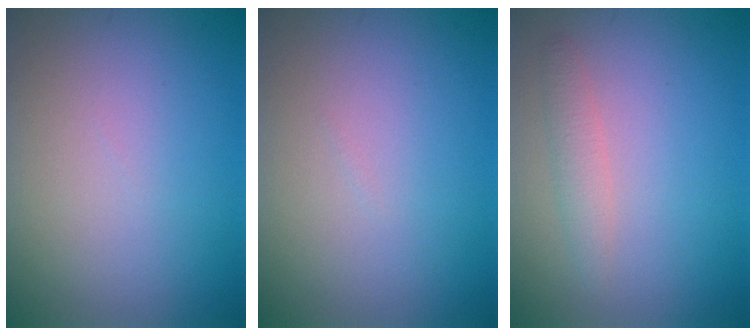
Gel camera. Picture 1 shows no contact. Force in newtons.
{"total": 0.0}
{"total": 1.6, "press": 1.6, "slide": 0.0}